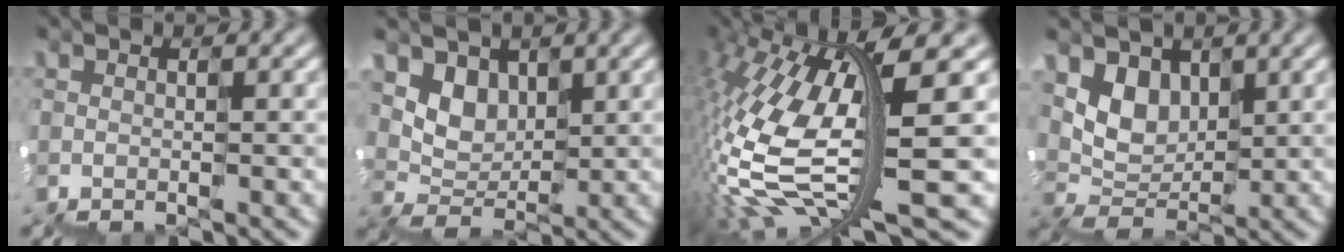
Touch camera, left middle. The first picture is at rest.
{"total": 3.0, "force": [1.9, 2.3, 0.1], "torque": [-0.008, -0.003, 0.035]}
{"total": 10.7, "force": [-0.4, 3.1, 10.2], "torque": [-0.235, -0.006, 0.013]}
{"total": 3.2, "force": [2.1, 2.3, 0.4], "torque": [-0.013, -0.004, 0.038]}